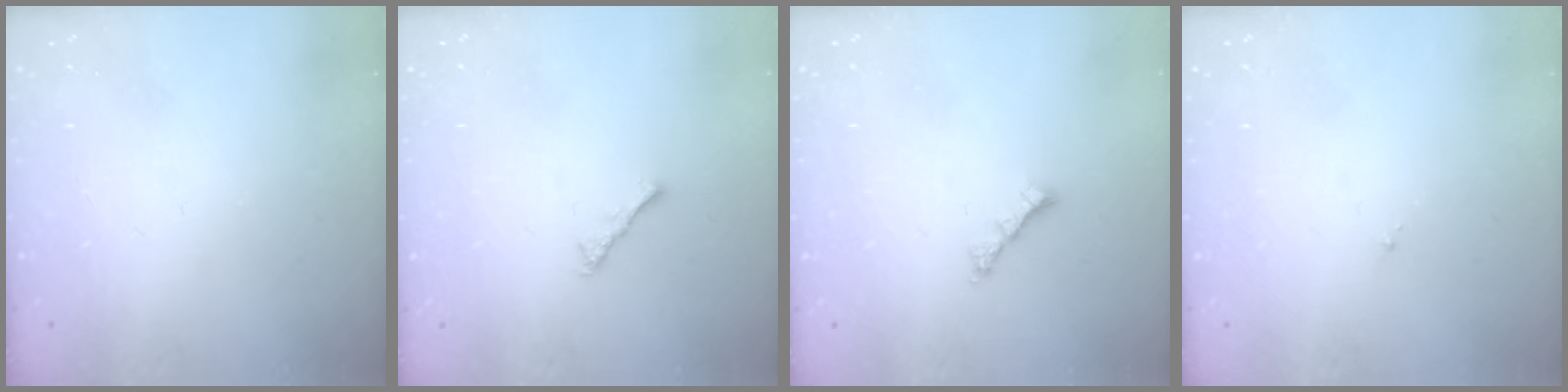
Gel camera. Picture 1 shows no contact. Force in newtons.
{"total": 2.1, "press": 2.1, "slide": 0.5}
{"total": 1.8, "press": 1.7, "slide": 0.6}
{"total": 0.8, "press": 0.7, "slide": 0.3}